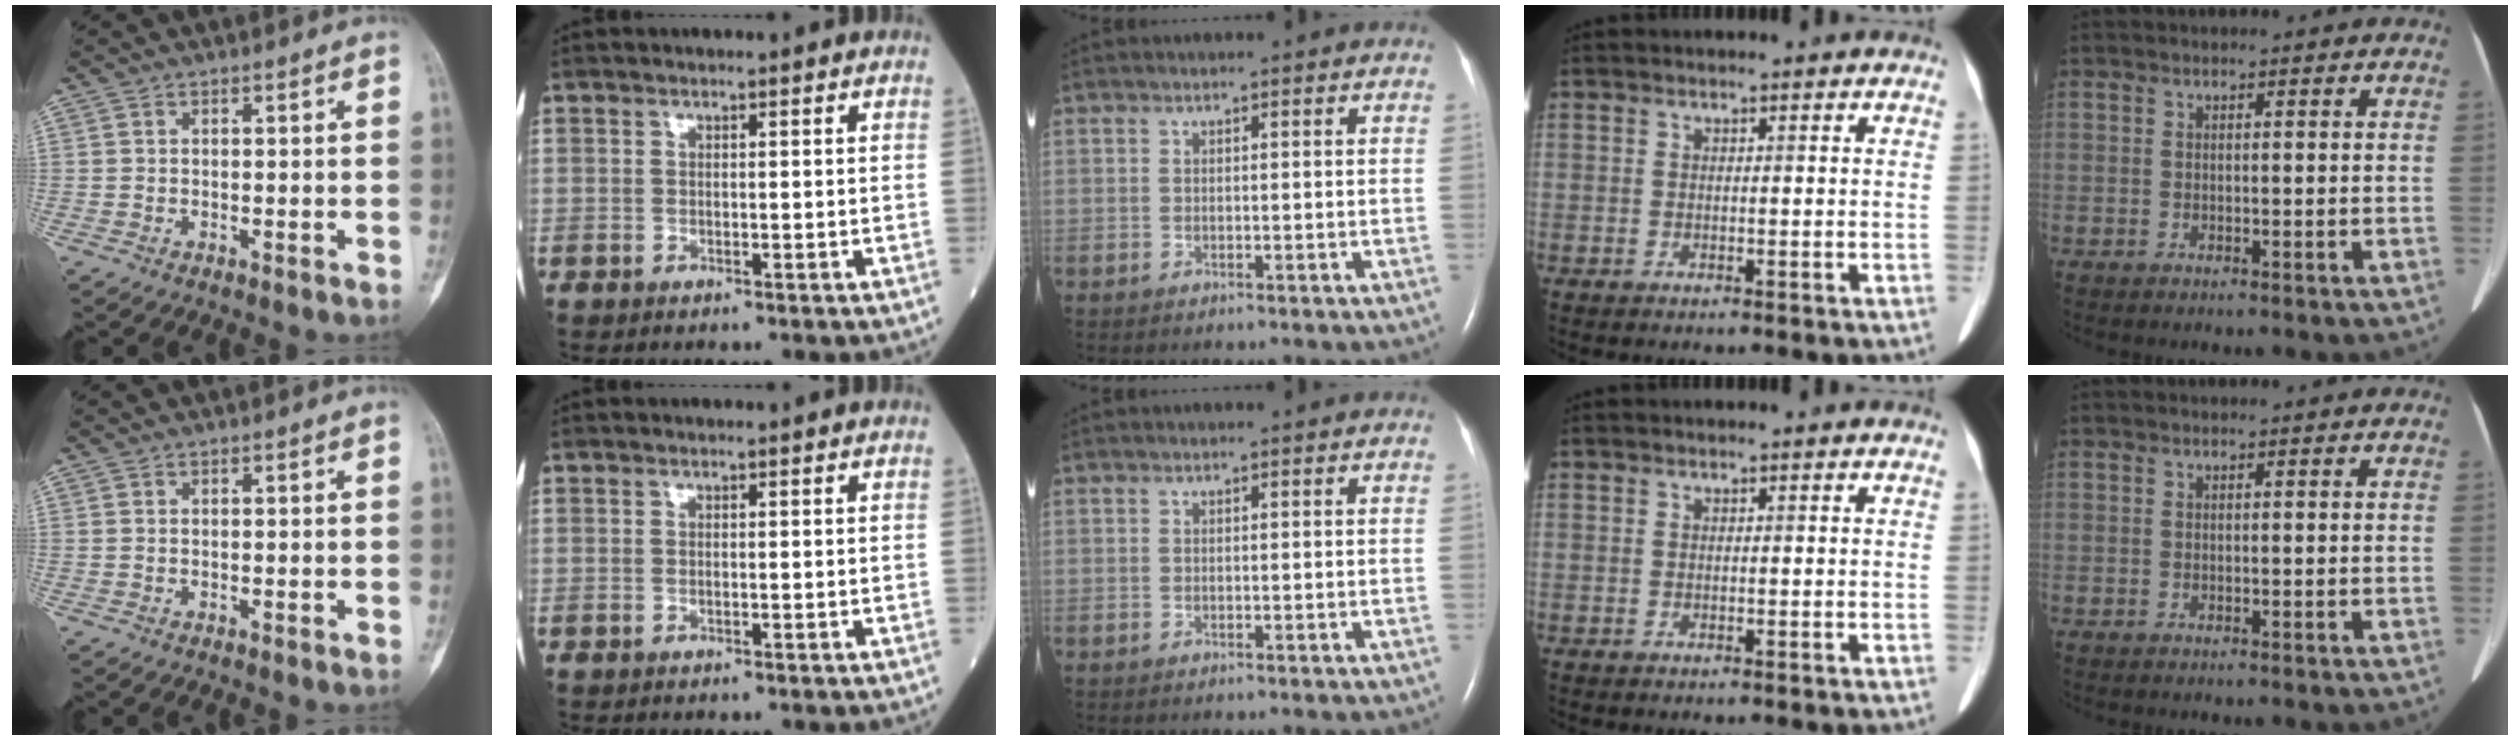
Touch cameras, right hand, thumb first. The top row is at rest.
{}